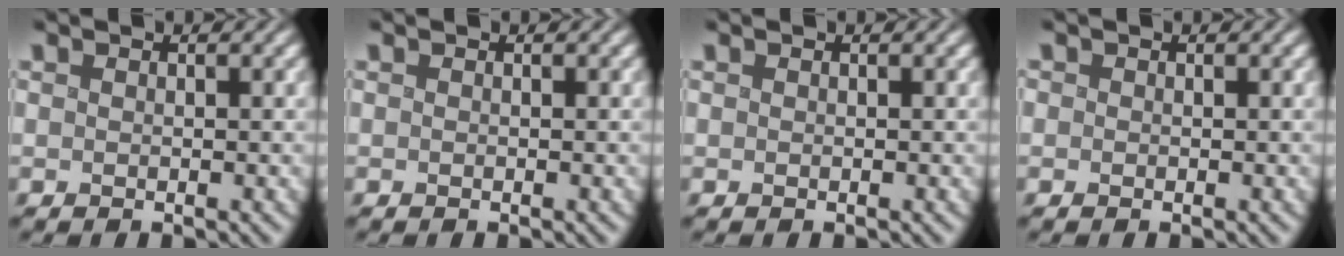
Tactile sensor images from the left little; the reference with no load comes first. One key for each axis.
{"total": 0.0}
{"total": 0.0}
{"total": 0.7, "fx": 0.1, "fy": 0.7, "fz": 0.3, "tx": -0.004, "ty": 0.002, "tz": -0.003}